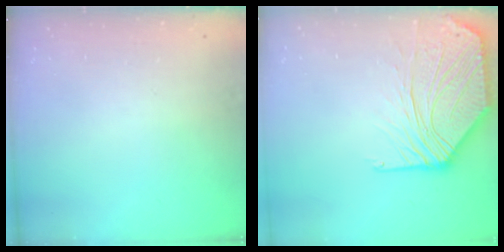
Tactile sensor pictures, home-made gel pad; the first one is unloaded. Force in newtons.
{"total": 10.0, "press": 9.9, "slide": 1.4}